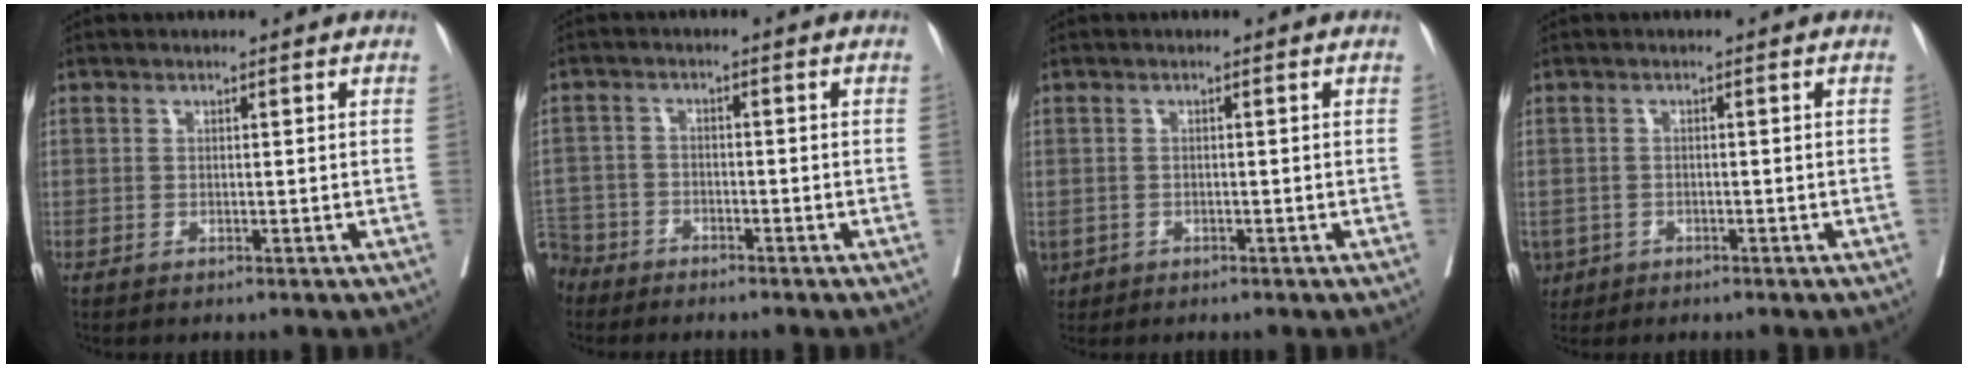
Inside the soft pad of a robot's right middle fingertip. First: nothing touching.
{"total": 6.5, "force": [-5.7, 3.1, 0.3], "torque": [-0.008, -0.003, -0.114]}
{"total": 2.9, "force": [-1.4, 2.3, 0.9], "torque": [-0.021, -0.002, -0.020]}
{"total": 4.5, "force": [-2.5, 3.5, 1.1], "torque": [-0.024, 0.002, -0.040]}